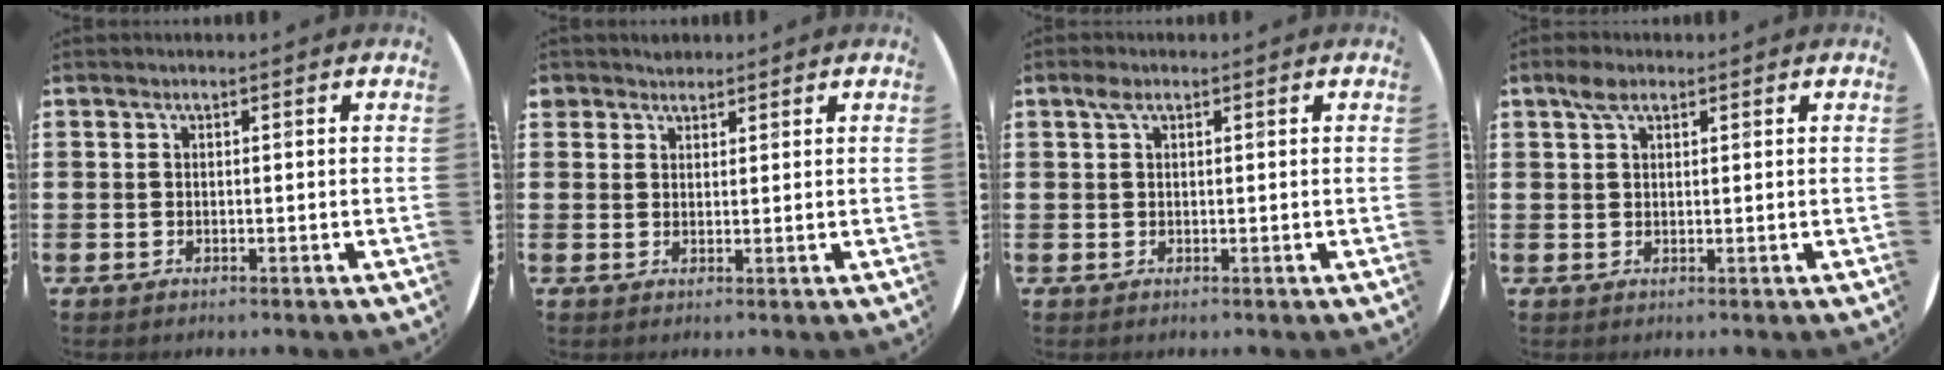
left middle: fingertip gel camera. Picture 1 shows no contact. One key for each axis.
{"total": 2.0, "fx": 1.8, "fy": 0.9, "fz": -0.1, "tx": 0.007, "ty": 0.002, "tz": 0.034}
{"total": 1.3, "fx": 0.7, "fy": 0.7, "fz": 0.8, "tx": -0.011, "ty": 0.002, "tz": 0.011}
{"total": 2.5, "fx": 1.7, "fy": 1.3, "fz": 1.3, "tx": -0.023, "ty": 0.002, "tz": 0.030}